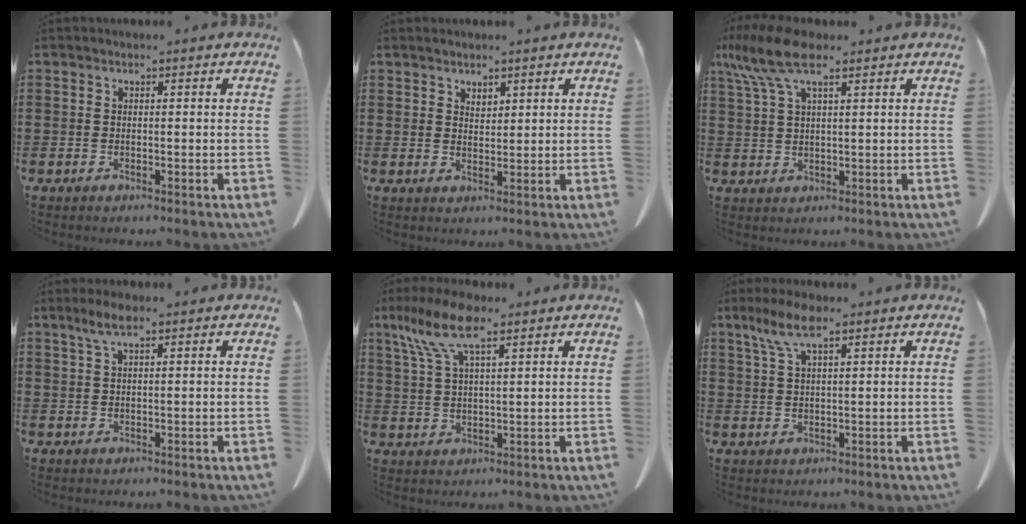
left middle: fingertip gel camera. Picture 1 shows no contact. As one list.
[{"total": 1.8, "force": [1.7, 0.6, 0.1], "torque": [-0.005, 0.002, 0.033]}, {"total": 8.6, "force": [4.9, 2.7, 6.5], "torque": [-0.156, -0.008, 0.082]}, {"total": 3.2, "force": [1.8, 0.7, 2.5], "torque": [-0.053, 0.004, 0.032]}, {"total": 8.7, "force": [5.5, 2.6, 6.3], "torque": [-0.143, -0.005, 0.097]}, {"total": 5.6, "force": [3.2, 1.4, 4.4], "torque": [-0.101, 0.002, 0.055]}]